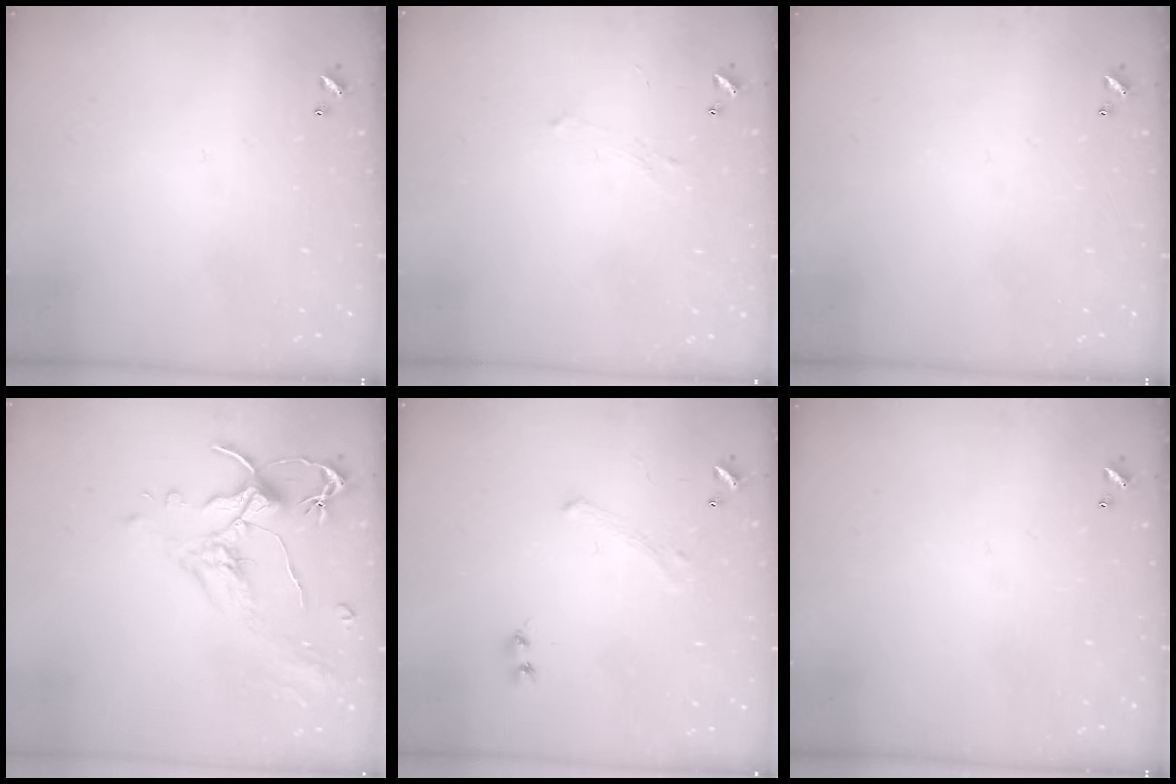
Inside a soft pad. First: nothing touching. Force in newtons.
{"total": 0.8, "press": 0.6, "slide": 0.6}
{"total": 0.0}
{"total": 1.8, "press": 1.2, "slide": 1.3}
{"total": 0.0}
{"total": 0.0}